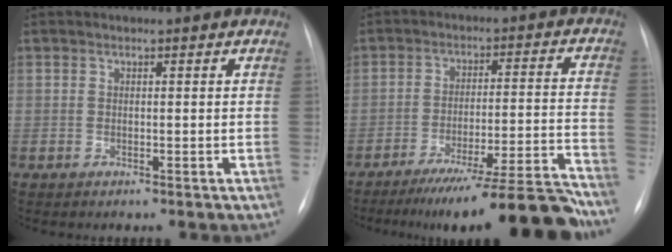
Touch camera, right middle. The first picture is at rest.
{"total": 17.7, "force": [-15.5, -1.5, 8.4], "torque": [-0.084, 0.004, -0.233]}